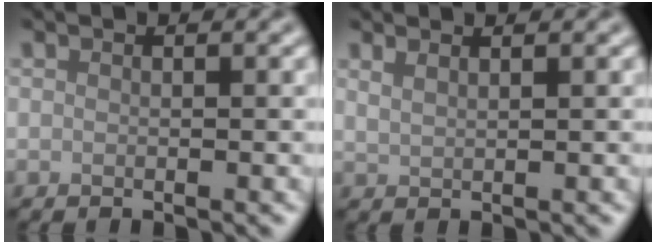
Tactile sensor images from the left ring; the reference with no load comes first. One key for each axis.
{"total": 1.8, "fx": 1.4, "fy": 0.7, "fz": 1.0, "tx": -0.009, "ty": 0.000, "tz": 0.015}